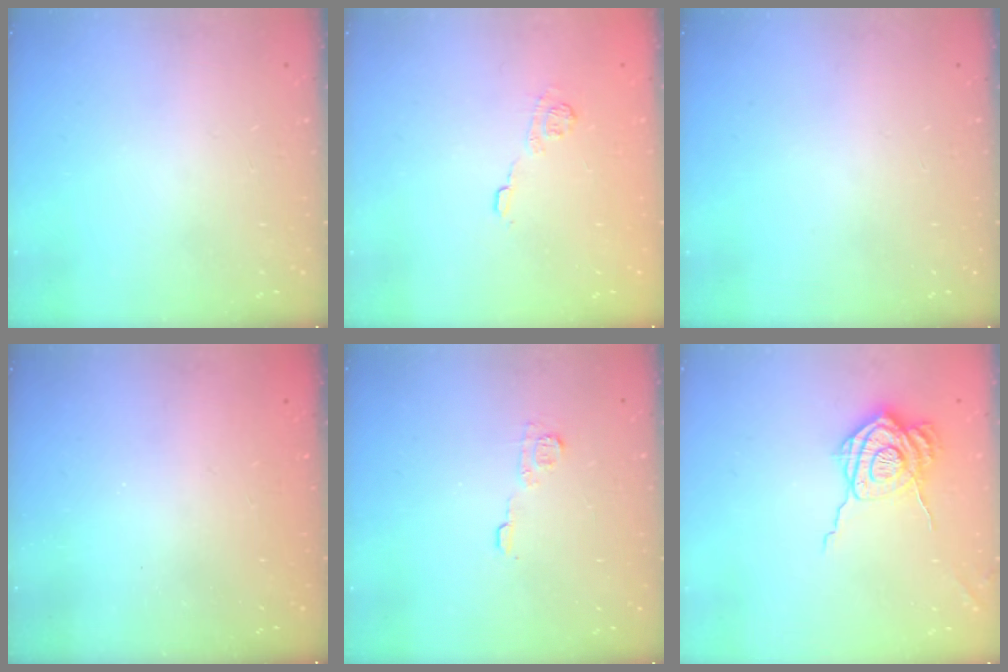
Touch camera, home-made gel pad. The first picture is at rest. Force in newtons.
{"total": 9.2, "press": 9.2, "slide": 0.8}
{"total": 0.0}
{"total": 2.3, "press": 2.2, "slide": 0.7}
{"total": 6.2, "press": 6.2, "slide": 0.5}
{"total": 12.8, "press": 12.7, "slide": 1.2}